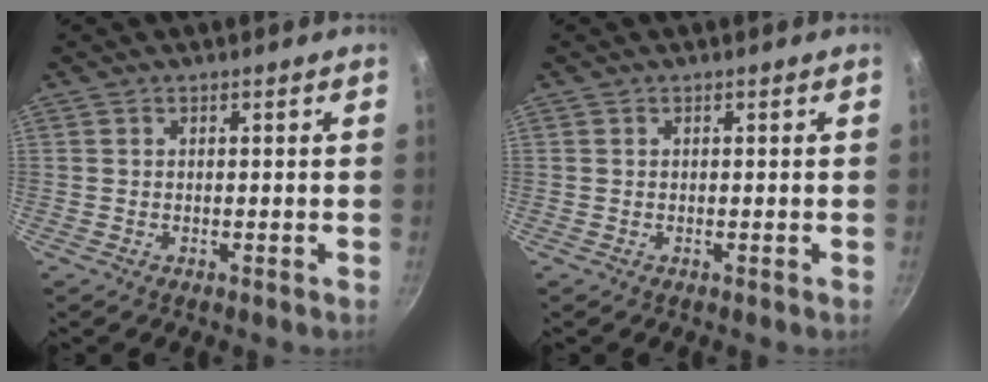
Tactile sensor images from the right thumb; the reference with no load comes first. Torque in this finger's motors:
{"motor_torque": [0.01, 0.01, -0.05, 0.22, 0.01]}